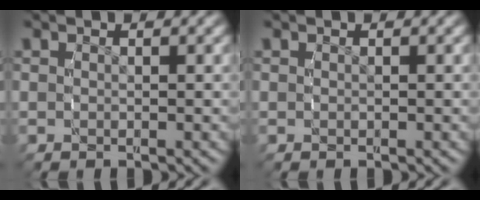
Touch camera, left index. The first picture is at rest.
{"total": 0.0}